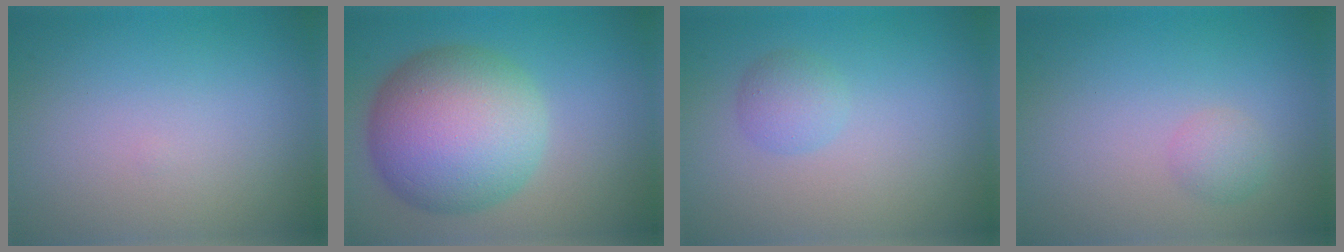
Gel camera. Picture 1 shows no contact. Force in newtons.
{"total": 11.2, "press": 11.2, "slide": 0.3}
{"total": 1.7, "press": 1.7, "slide": 0.0}
{"total": 1.3, "press": 1.3, "slide": 0.1}